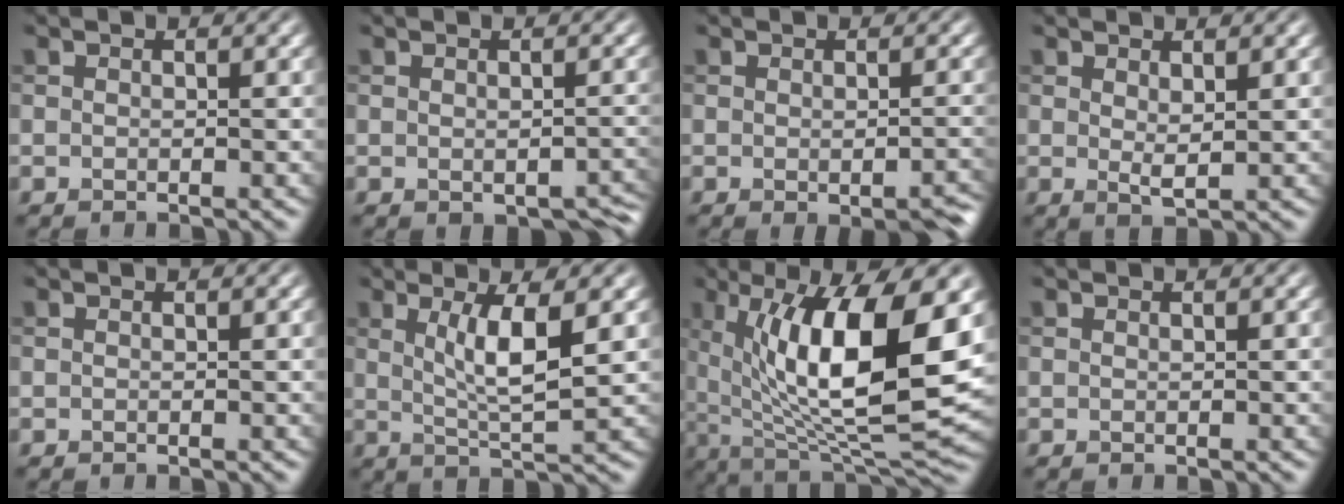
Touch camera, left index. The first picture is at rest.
{"total": 2.6, "force": [-1.1, 1.3, 2.0], "torque": [-0.026, -0.014, -0.002]}
{"total": 3.5, "force": [-1.5, 0.9, 3.1], "torque": [-0.038, -0.010, -0.010]}
{"total": 1.6, "force": [0.9, 0.4, 1.3], "torque": [-0.023, -0.006, 0.019]}
{"total": 0.0}
{"total": 4.9, "force": [1.2, 1.0, 4.6], "torque": [-0.085, -0.006, 0.026]}
{"total": 13.7, "force": [2.9, 4.3, 12.7], "torque": [-0.201, -0.010, 0.053]}
{"total": 0.0}